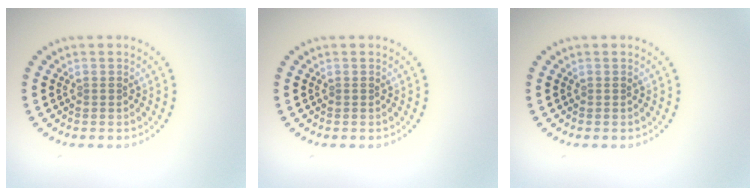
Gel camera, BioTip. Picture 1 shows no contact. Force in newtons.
{"total": 0.0}
{"total": 0.0}